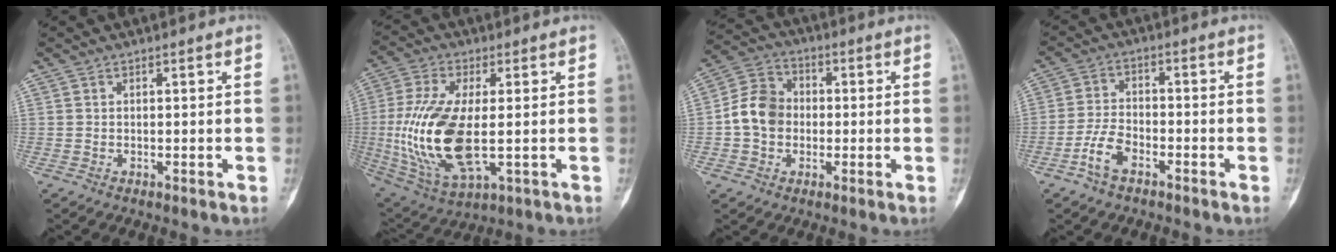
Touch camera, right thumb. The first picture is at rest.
{"total": 18.1, "force": [-1.2, 7.9, 16.3], "torque": [-0.353, -0.010, -0.008]}
{"total": 8.9, "force": [-0.7, 7.4, 4.9], "torque": [-0.074, 0.027, -0.026]}
{"total": 5.9, "force": [-3.5, 3.0, 3.8], "torque": [-0.078, 0.022, -0.069]}